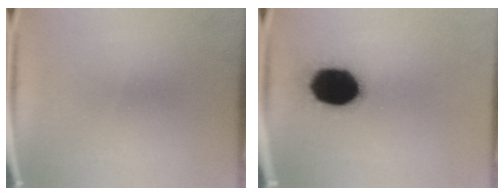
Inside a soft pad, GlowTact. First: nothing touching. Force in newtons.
{"total": 19.0}